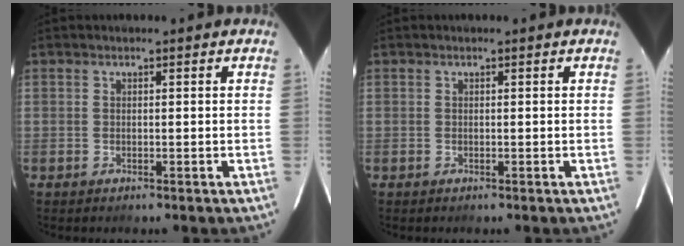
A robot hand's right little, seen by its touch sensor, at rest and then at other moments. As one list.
[{"total": 0.0}]